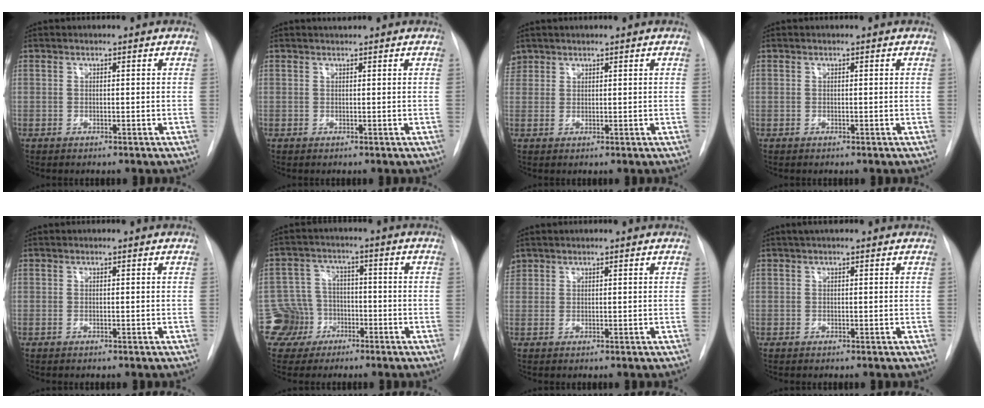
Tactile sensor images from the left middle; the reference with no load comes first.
{"total": 0.7, "force": [0.6, 0.2, 0.1], "torque": [-0.006, 0.008, 0.013]}
{"total": 2.4, "force": [1.8, 1.6, 0.0], "torque": [-0.001, 0.013, 0.036]}
{"total": 0.0}
{"total": 0.0}
{"total": 7.0, "force": [-3.3, 6.2, 0.0], "torque": [0.004, 0.012, -0.055]}
{"total": 1.7, "force": [1.3, 1.1, 0.1], "torque": [-0.003, 0.014, 0.026]}
{"total": 2.4, "force": [1.8, 0.9, 1.4], "torque": [-0.015, 0.029, 0.027]}